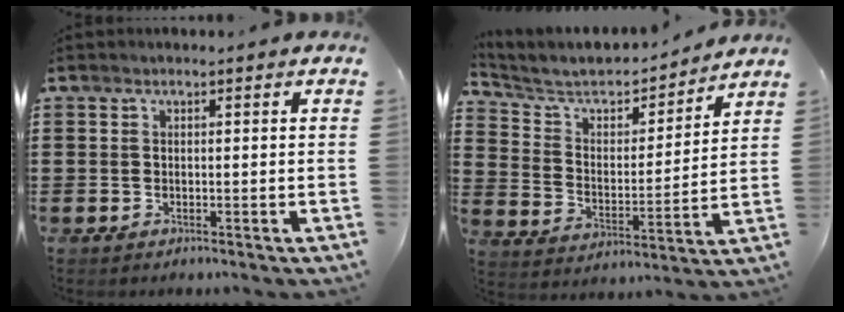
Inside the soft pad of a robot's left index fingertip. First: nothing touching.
{"total": 5.8, "force": [5.0, 2.0, 2.1], "torque": [-0.072, -0.037, 0.079]}